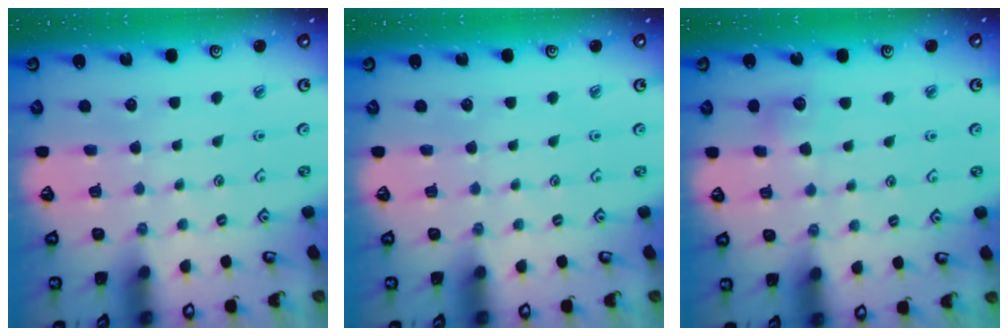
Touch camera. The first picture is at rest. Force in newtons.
{"total": 0.0}
{"total": 5.8, "press": 5.8, "slide": 0.9}